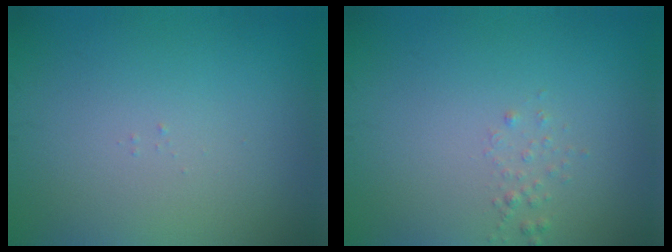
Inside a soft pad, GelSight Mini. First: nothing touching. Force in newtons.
{"total": 0.7, "press": 0.7, "slide": 0.1}